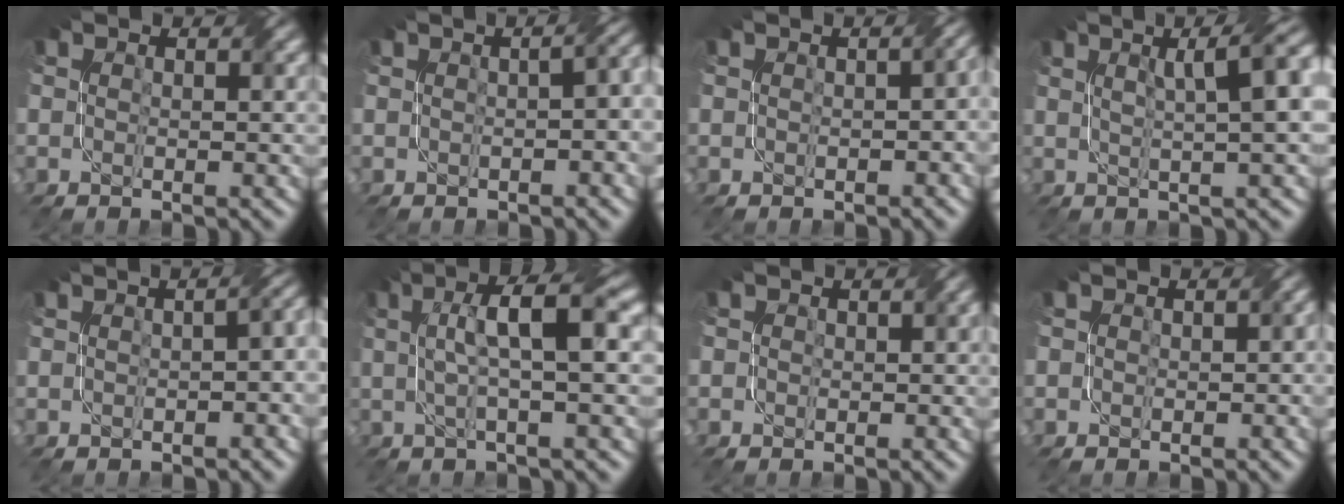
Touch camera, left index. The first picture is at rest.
{"total": 6.2, "force": [0.4, 3.1, 5.3], "torque": [-0.031, 0.020, 0.000]}
{"total": 2.2, "force": [-0.1, 1.1, 2.0], "torque": [-0.016, 0.003, 0.009]}
{"total": 7.3, "force": [2.5, 2.1, 6.5], "torque": [-0.048, 0.033, 0.029]}
{"total": 5.1, "force": [-0.1, 2.5, 4.5], "torque": [-0.021, 0.012, 0.001]}
{"total": 5.7, "force": [1.1, 1.2, 5.4], "torque": [-0.086, 0.018, 0.019]}
{"total": 0.8, "force": [0.1, 0.7, 0.2], "torque": [0.003, 0.000, 0.003]}
{"total": 1.3, "force": [0.0, 1.1, 0.8], "torque": [-0.004, -0.002, 0.005]}